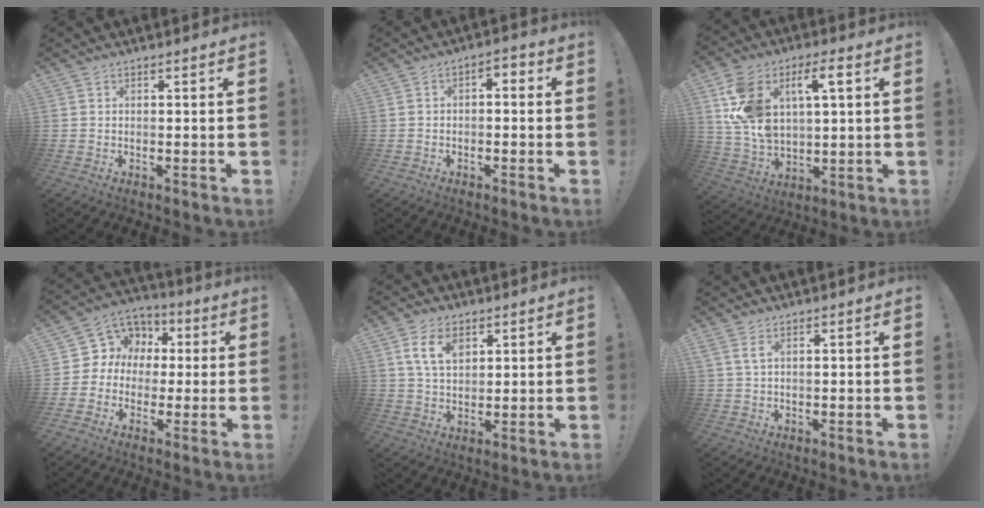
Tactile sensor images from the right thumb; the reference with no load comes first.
{"total": 3.1, "force": [-2.2, 1.5, 1.6], "torque": [-0.027, 0.016, -0.041]}
{"total": 14.9, "force": [5.8, 8.6, 10.7], "torque": [-0.218, -0.008, 0.103]}
{"total": 8.2, "force": [0.2, 7.9, 2.3], "torque": [-0.028, 0.000, 0.012]}
{"total": 9.2, "force": [4.3, 5.7, 5.8], "torque": [-0.101, -0.001, 0.083]}
{"total": 3.0, "force": [1.6, 0.9, 2.3], "torque": [-0.041, -0.002, 0.029]}